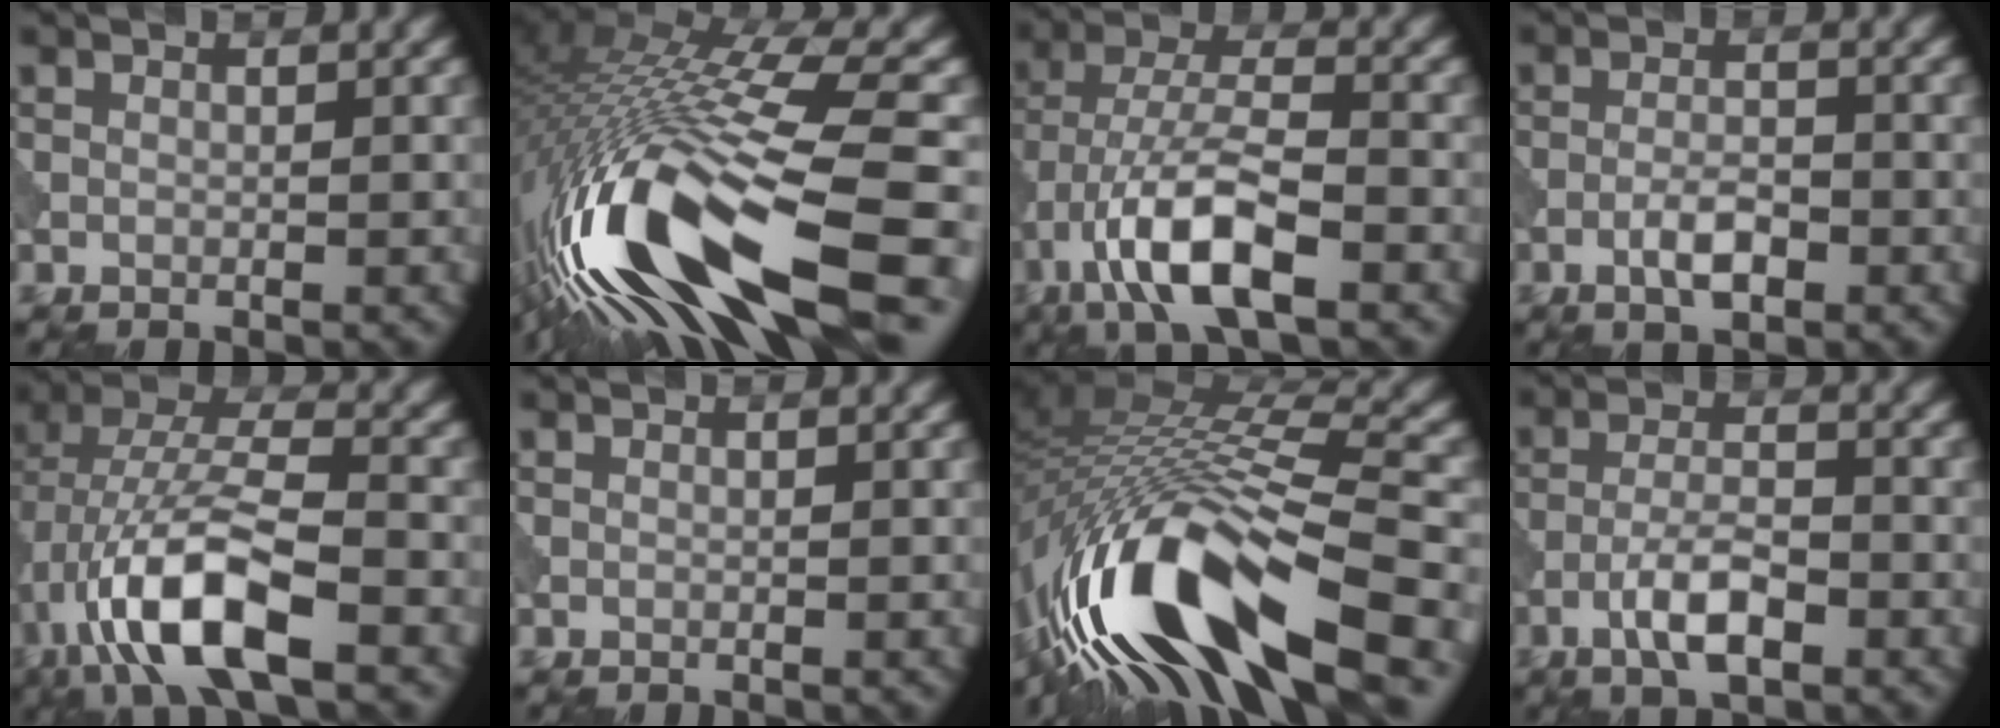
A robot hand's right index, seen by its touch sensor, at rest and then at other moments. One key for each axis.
{"total": 15.8, "fx": -6.3, "fy": 4.7, "fz": 13.7, "tx": -0.262, "ty": 0.006, "tz": -0.105}
{"total": 9.0, "fx": -4.2, "fy": 3.0, "fz": 7.3, "tx": -0.134, "ty": 0.011, "tz": -0.085}
{"total": 2.8, "fx": -1.3, "fy": 0.9, "fz": 2.3, "tx": -0.045, "ty": 0.003, "tz": -0.029}
{"total": 10.6, "fx": -4.1, "fy": 3.8, "fz": 9.0, "tx": -0.181, "ty": 0.013, "tz": -0.081}
{"total": 0.0}
{"total": 15.1, "fx": -7.4, "fy": 5.1, "fz": 12.1, "tx": -0.240, "ty": 0.011, "tz": -0.127}
{"total": 4.5, "fx": -2.2, "fy": 1.4, "fz": 3.6, "tx": -0.070, "ty": 0.005, "tz": -0.047}